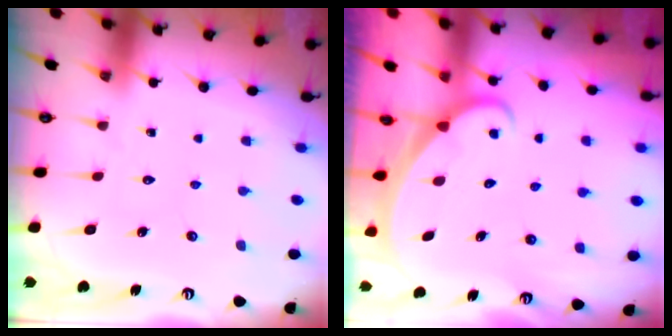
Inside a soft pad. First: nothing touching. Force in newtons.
{"total": 1.8, "press": 1.8, "slide": 0.1}